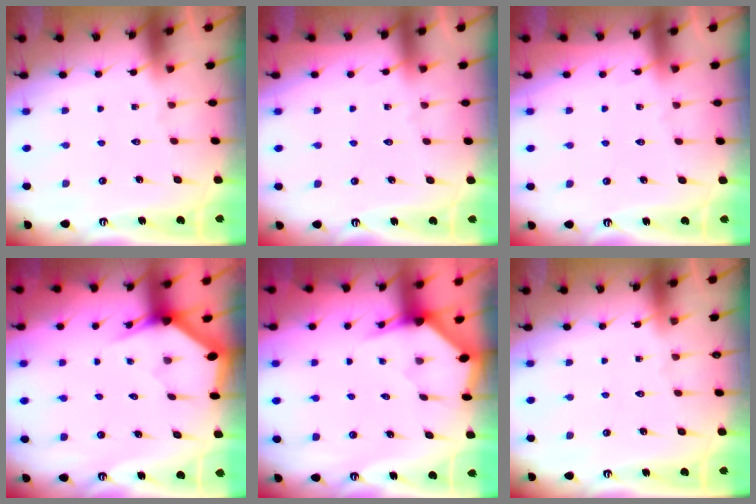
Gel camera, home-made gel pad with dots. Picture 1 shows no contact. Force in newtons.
{"total": 2.6, "press": 2.6, "slide": 0.4}
{"total": 2.6, "press": 2.6, "slide": 0.4}
{"total": 2.9, "press": 2.9, "slide": 0.0}
{"total": 2.8, "press": 2.8, "slide": 0.2}
{"total": 0.0}